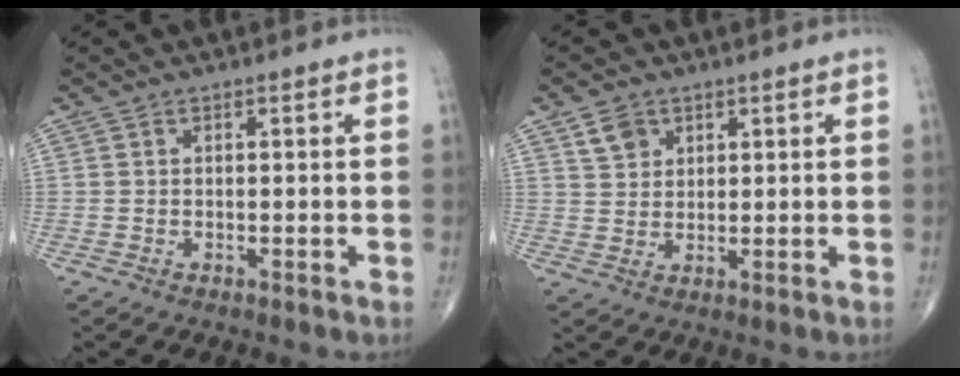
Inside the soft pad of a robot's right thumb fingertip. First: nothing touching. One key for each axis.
{"total": 4.3, "fx": 2.4, "fy": 3.2, "fz": 1.6, "tx": -0.014, "ty": -0.013, "tz": 0.047}